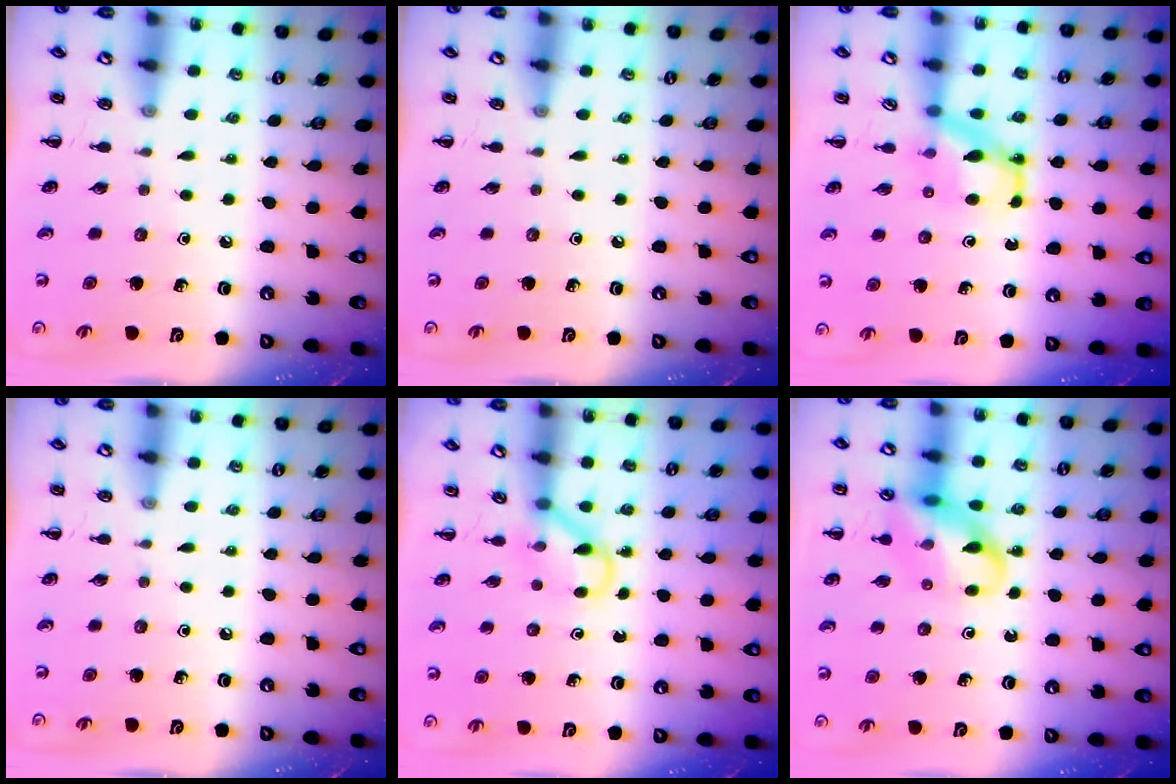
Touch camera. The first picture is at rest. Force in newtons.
{"total": 0.0}
{"total": 5.7, "press": 5.6, "slide": 0.7}
{"total": 0.0}
{"total": 2.9, "press": 2.8, "slide": 0.9}
{"total": 14.7, "press": 14.5, "slide": 2.5}